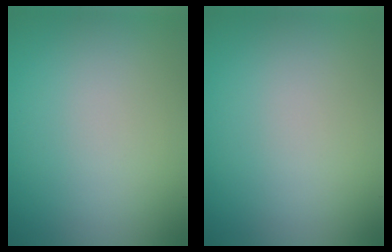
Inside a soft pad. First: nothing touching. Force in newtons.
{"total": 0.0}